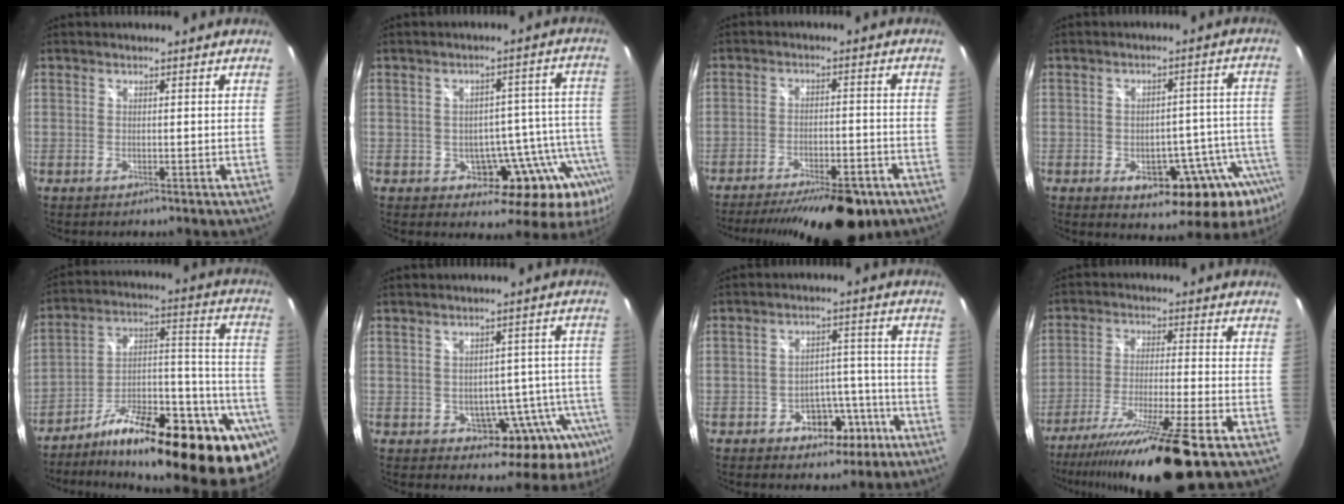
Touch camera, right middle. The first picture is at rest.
{"total": 14.6, "force": [-6.7, 9.3, 9.0], "torque": [-0.098, 0.014, -0.077]}
{"total": 18.6, "force": [-14.1, 5.9, 10.6], "torque": [-0.197, -0.031, -0.197]}
{"total": 17.1, "force": [-9.3, 7.6, 12.2], "torque": [-0.141, -0.016, -0.116]}
{"total": 30.3, "force": [-19.7, 8.2, 21.6], "torque": [-0.264, 0.007, -0.294]}
{"total": 12.2, "force": [-6.0, 7.9, 7.1], "torque": [-0.082, 0.009, -0.067]}
{"total": 7.9, "force": [-4.5, 5.4, 3.6], "torque": [-0.059, 0.027, -0.047]}
{"total": 18.1, "force": [-13.5, -0.5, 12.2], "torque": [-0.236, -0.047, -0.226]}